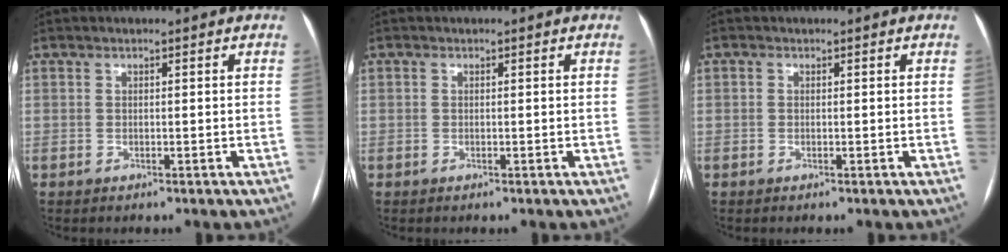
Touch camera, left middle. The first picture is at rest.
{"total": 0.0}
{"total": 3.0, "force": [-1.8, -1.9, -1.3], "torque": [0.024, -0.014, -0.025]}